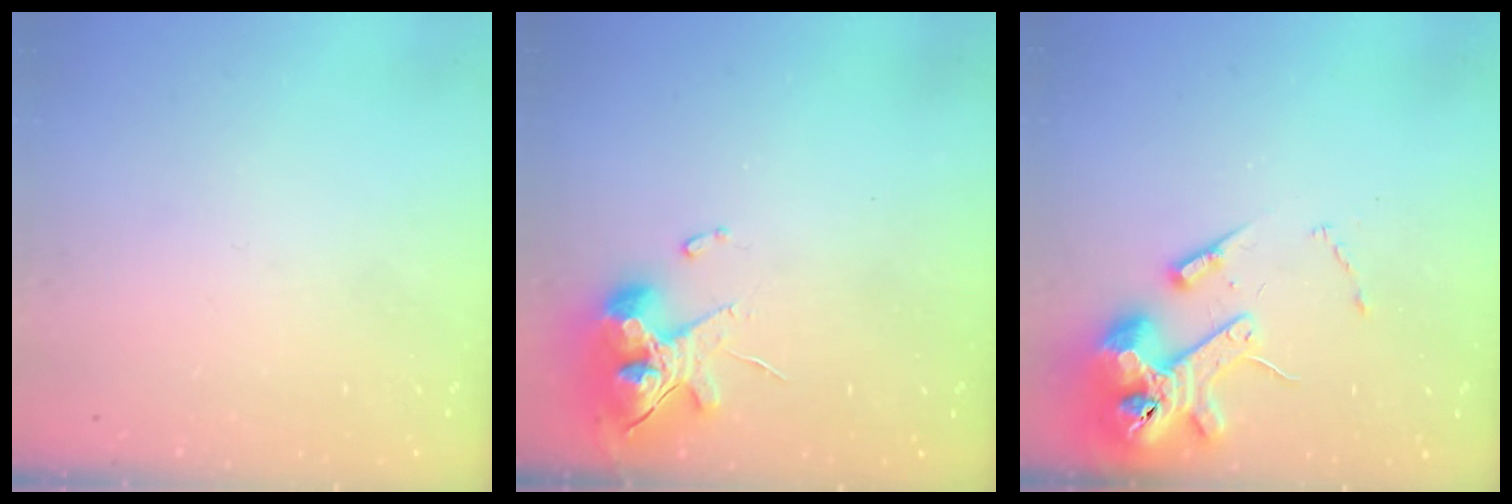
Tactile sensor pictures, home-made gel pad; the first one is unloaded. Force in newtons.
{"total": 12.5, "press": 12.4, "slide": 1.8}
{"total": 13.1, "press": 12.9, "slide": 2.1}